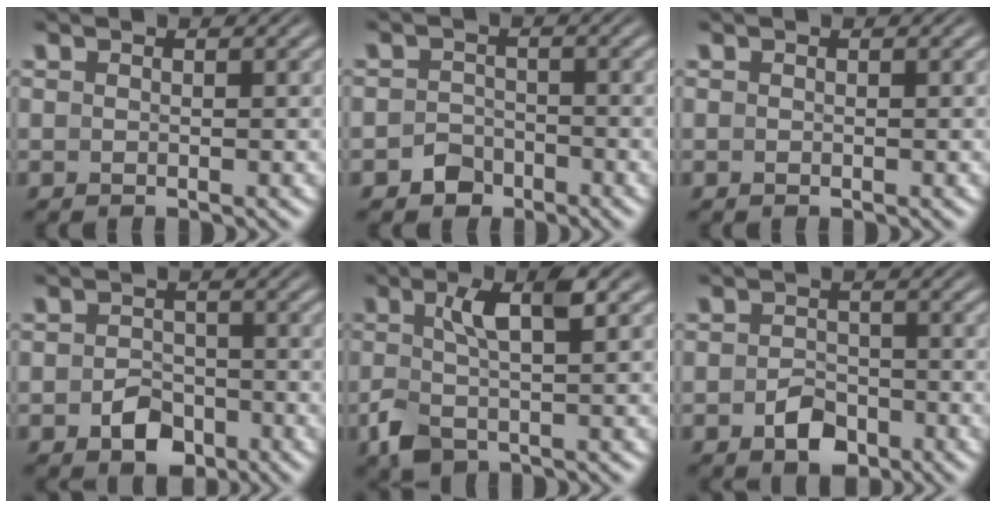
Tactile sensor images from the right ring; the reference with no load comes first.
{"total": 3.0, "force": [-2.4, 1.7, -0.1], "torque": [-0.001, -0.013, -0.038]}
{"total": 1.2, "force": [-0.4, -1.1, -0.3], "torque": [0.011, -0.012, 0.003]}
{"total": 3.1, "force": [-2.0, 2.1, 1.2], "torque": [-0.003, -0.009, -0.030]}
{"total": 3.8, "force": [-0.7, 1.3, 3.5], "torque": [-0.074, -0.005, -0.003]}
{"total": 2.9, "force": [-1.9, 1.8, 1.3], "torque": [-0.007, -0.007, -0.030]}